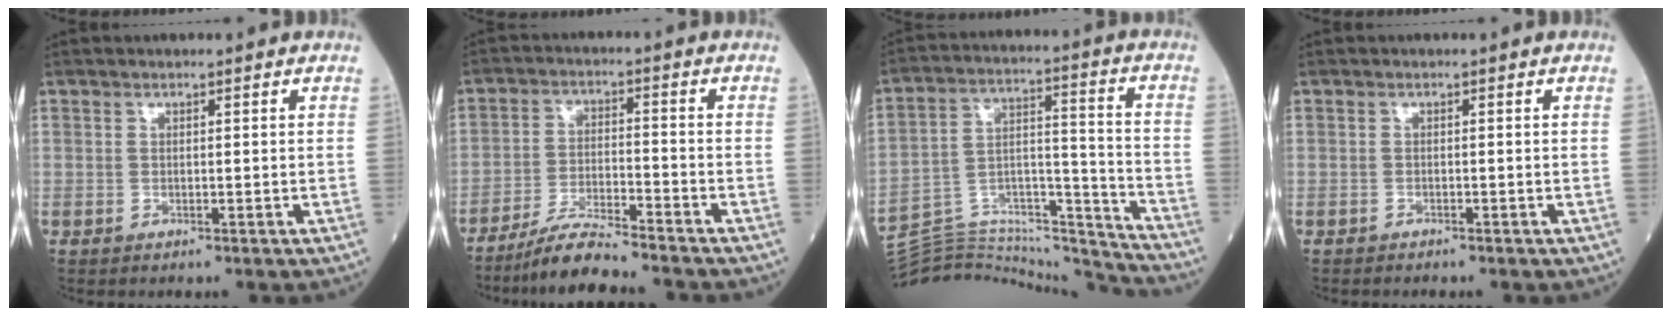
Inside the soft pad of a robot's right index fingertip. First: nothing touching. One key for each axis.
{"total": 7.3, "fx": -6.7, "fy": 0.0, "fz": 3.0, "tx": -0.058, "ty": -0.018, "tz": -0.125}
{"total": 21.2, "fx": -20.9, "fy": 2.2, "fz": 3.1, "tx": -0.067, "ty": 0.047, "tz": -0.322}
{"total": 0.6, "fx": -0.5, "fy": 0.3, "fz": 0.1, "tx": -0.011, "ty": 0.000, "tz": -0.012}